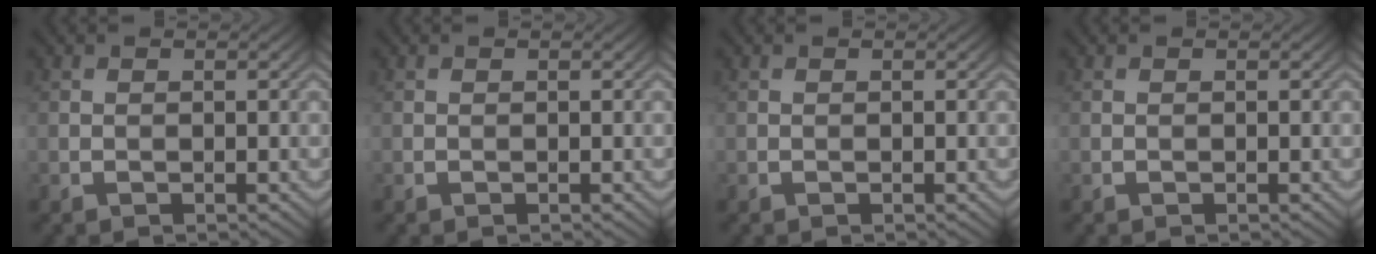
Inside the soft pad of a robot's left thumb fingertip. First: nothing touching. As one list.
[{"total": 0.0}, {"total": 0.0}, {"total": 0.0}]